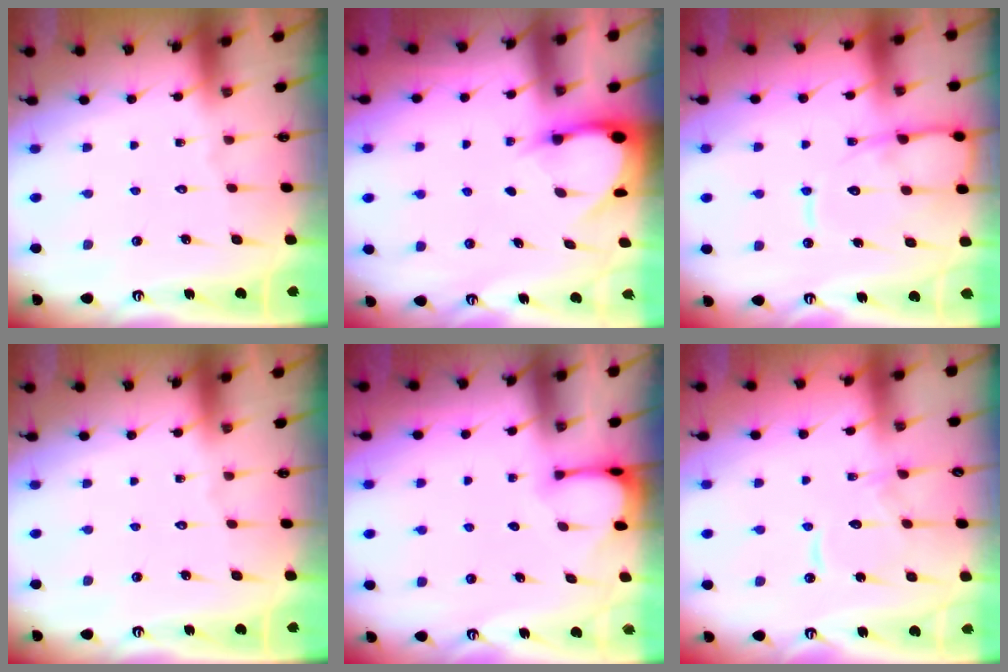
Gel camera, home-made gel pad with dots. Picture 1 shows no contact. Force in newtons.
{"total": 3.2, "press": 3.2, "slide": 0.2}
{"total": 11.9, "press": 11.8, "slide": 1.3}
{"total": 0.0}
{"total": 2.6, "press": 2.6, "slide": 0.3}
{"total": 11.3, "press": 11.3, "slide": 0.9}